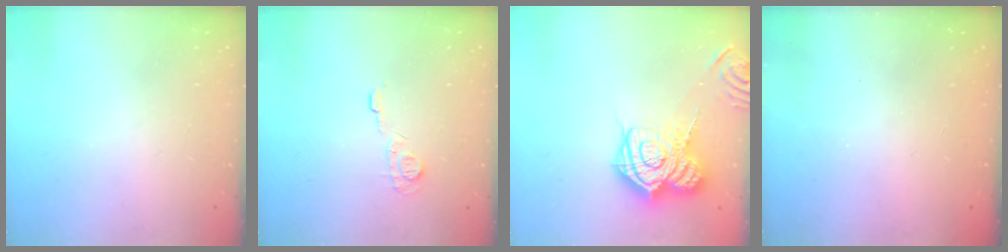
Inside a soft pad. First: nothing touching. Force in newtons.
{"total": 6.9, "press": 6.9, "slide": 0.6}
{"total": 19.3, "press": 19.2, "slide": 1.6}
{"total": 2.3, "press": 2.2, "slide": 0.8}